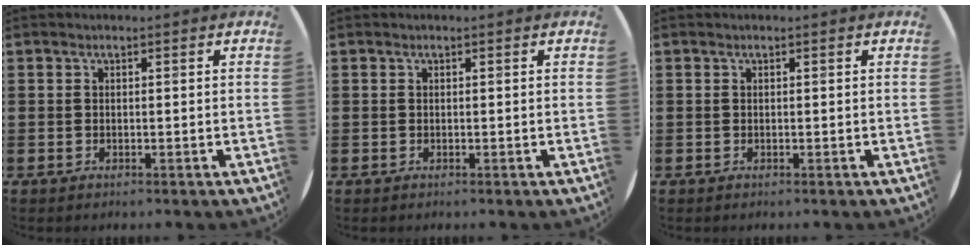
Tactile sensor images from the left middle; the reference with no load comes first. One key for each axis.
{"total": 0.0}
{"total": 0.0}